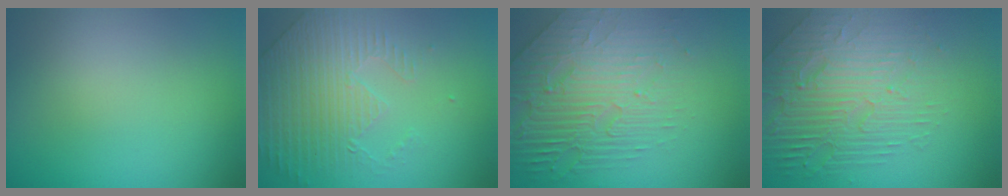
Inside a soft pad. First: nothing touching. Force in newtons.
{"total": 4.4, "press": 3.5, "slide": 2.6}
{"total": 6.0, "press": 4.9, "slide": 3.5}
{"total": 7.0, "press": 5.1, "slide": 4.8}